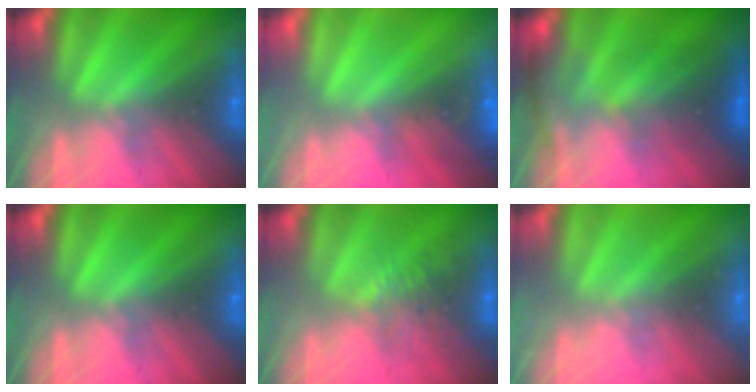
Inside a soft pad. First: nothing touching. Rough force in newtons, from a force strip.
{"total": 2.6}
{"total": 2.6}
{"total": 0.0}
{"total": 4.1}
{"total": 2.3}